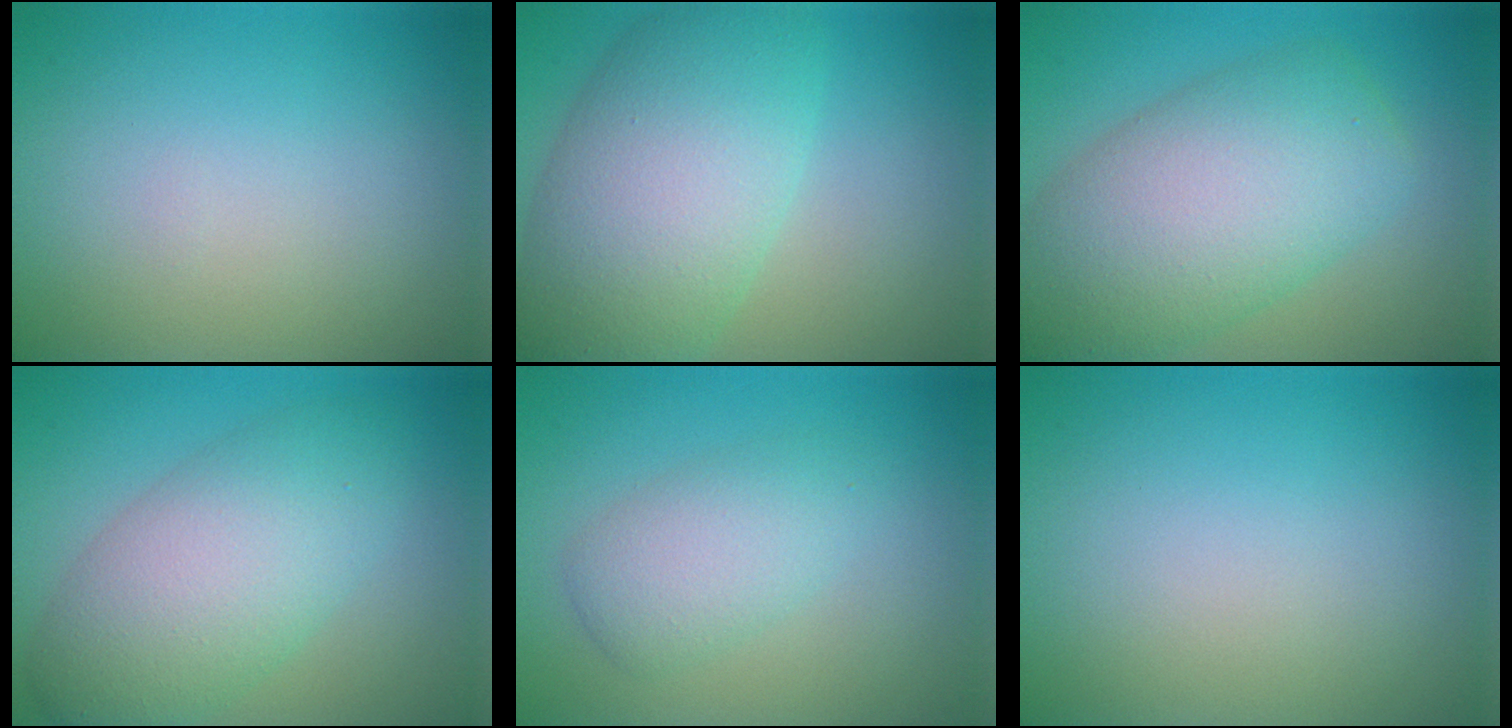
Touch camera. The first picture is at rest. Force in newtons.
{"total": 10.0, "press": 10.0, "slide": 0.3}
{"total": 10.0, "press": 10.0, "slide": 0.5}
{"total": 7.3, "press": 7.3, "slide": 0.3}
{"total": 3.6, "press": 3.6, "slide": 0.1}
{"total": 0.0}